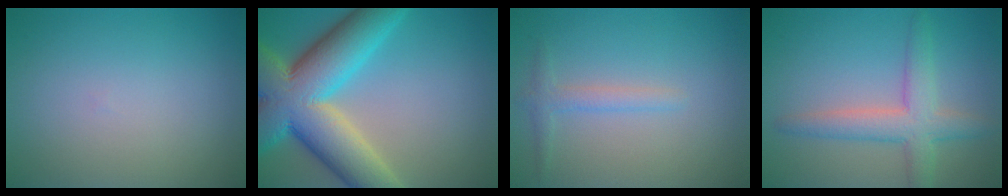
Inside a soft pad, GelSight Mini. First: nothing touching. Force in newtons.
{"total": 13.6, "press": 13.5, "slide": 1.0}
{"total": 1.6, "press": 1.6, "slide": 0.1}
{"total": 4.5, "press": 4.5, "slide": 0.2}